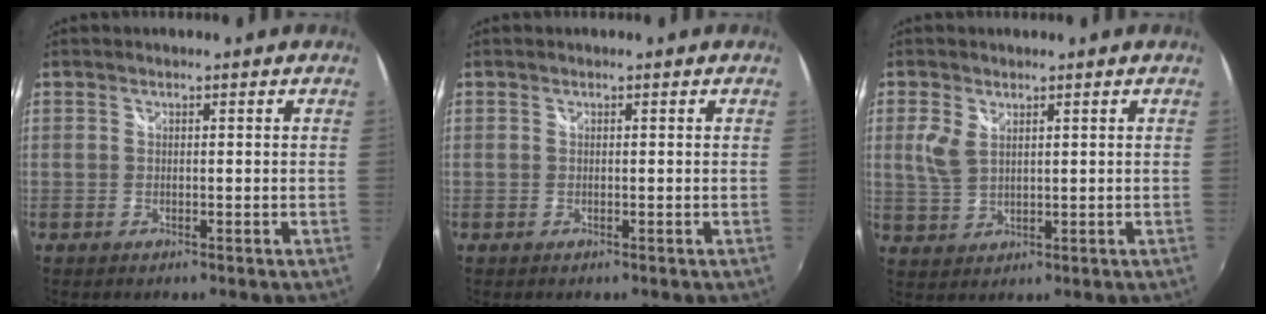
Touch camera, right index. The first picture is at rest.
{"total": 0.0}
{"total": 4.5, "force": [1.6, 2.8, 3.1], "torque": [-0.070, 0.003, 0.033]}